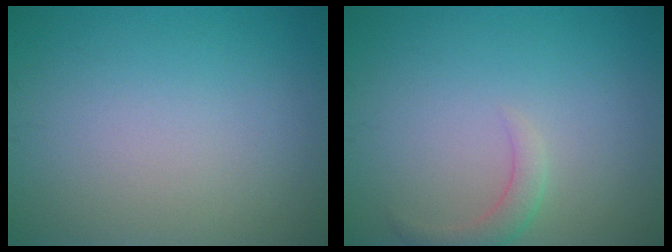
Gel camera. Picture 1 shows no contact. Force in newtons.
{"total": 1.9, "press": 1.8, "slide": 0.1}